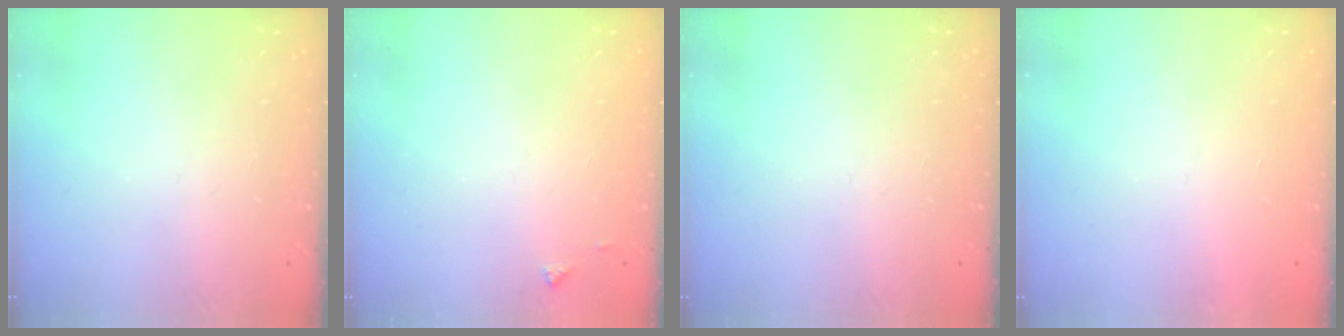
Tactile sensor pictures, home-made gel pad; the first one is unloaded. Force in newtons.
{"total": 3.8, "press": 3.7, "slide": 0.6}
{"total": 0.0}
{"total": 1.6, "press": 1.6, "slide": 0.1}